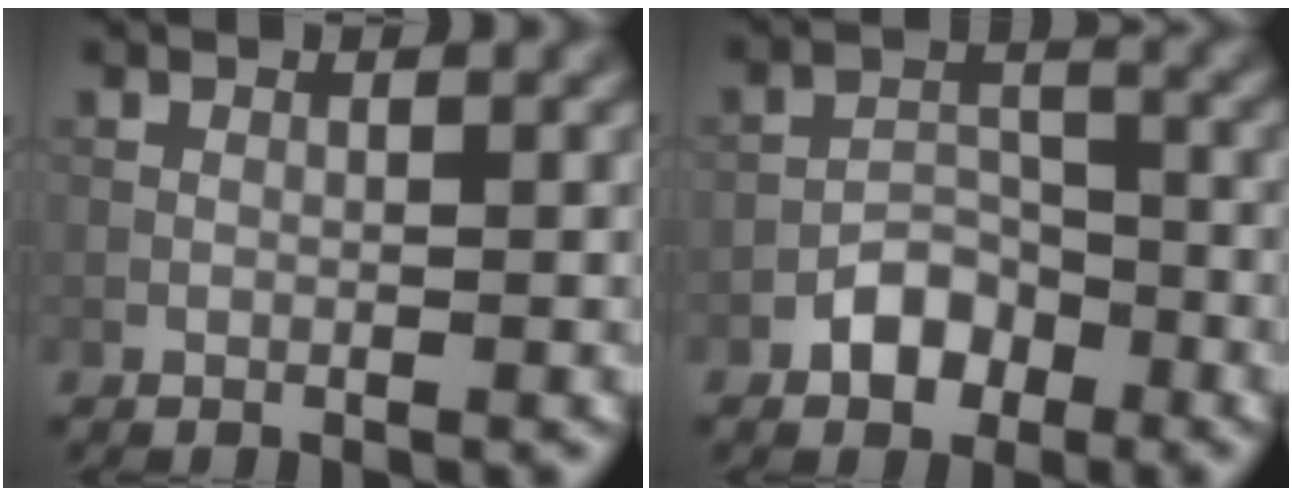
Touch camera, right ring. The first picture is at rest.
{"total": 3.4, "force": [-2.1, 2.1, 1.5], "torque": [-0.018, 0.009, -0.038]}